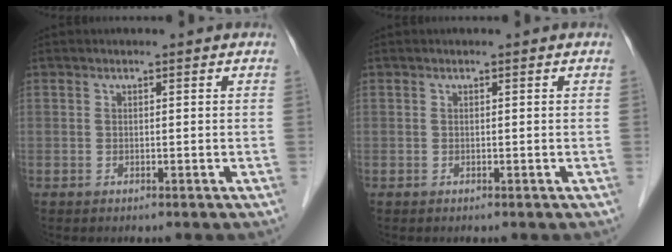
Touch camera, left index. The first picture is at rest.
{"total": 0.0}